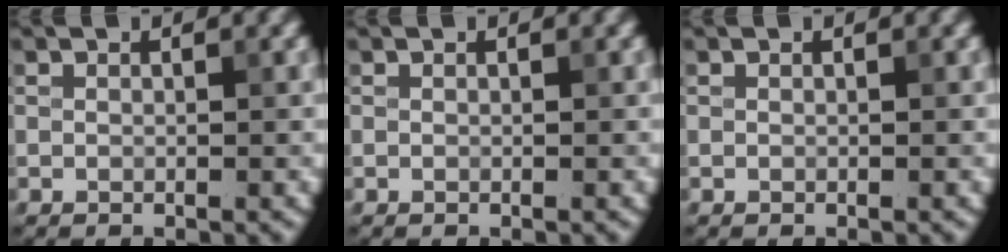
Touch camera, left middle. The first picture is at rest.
{"total": 0.0}
{"total": 0.0}